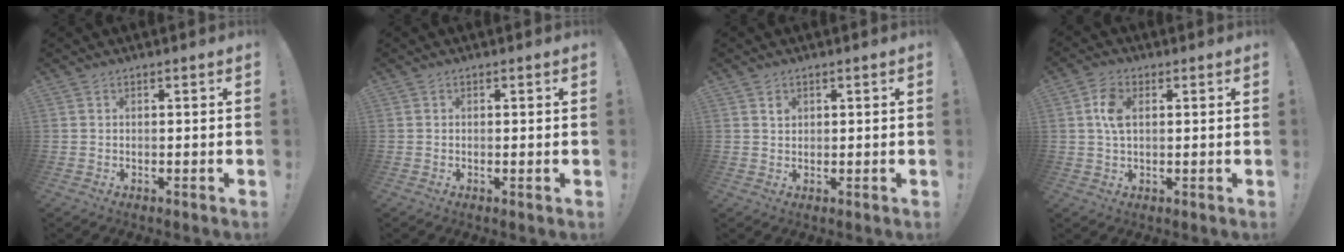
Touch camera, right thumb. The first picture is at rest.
{"total": 0.5, "force": [0.1, 0.2, 0.5], "torque": [-0.006, -0.001, 0.002]}
{"total": 1.5, "force": [0.8, 1.2, 0.4], "torque": [0.005, -0.005, 0.012]}
{"total": 6.4, "force": [1.4, 3.7, 5.0], "torque": [-0.091, 0.002, 0.023]}